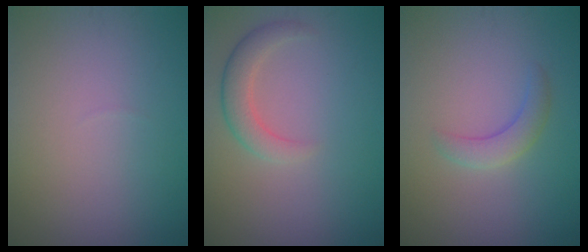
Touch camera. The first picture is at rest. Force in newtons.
{"total": 2.8, "press": 2.8, "slide": 0.1}
{"total": 2.3, "press": 2.2, "slide": 0.2}